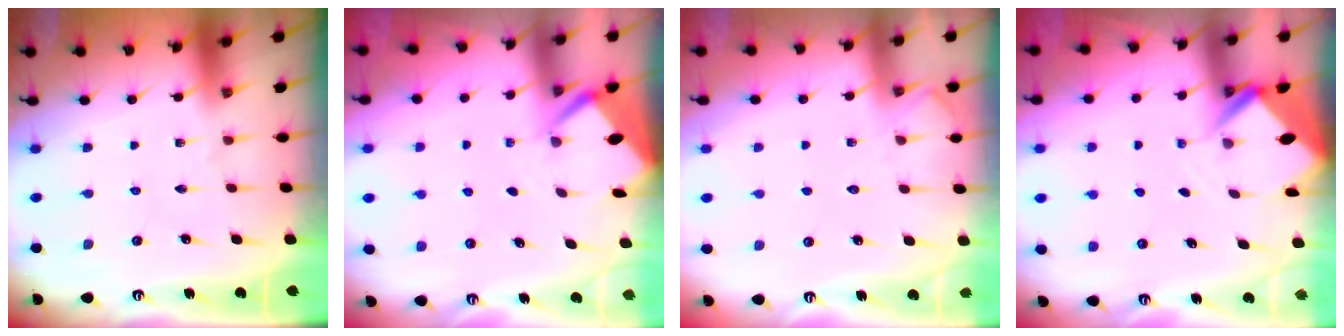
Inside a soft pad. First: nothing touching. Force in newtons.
{"total": 2.6, "press": 2.5, "slide": 0.3}
{"total": 4.5, "press": 4.4, "slide": 0.6}
{"total": 2.7, "press": 2.7, "slide": 0.1}